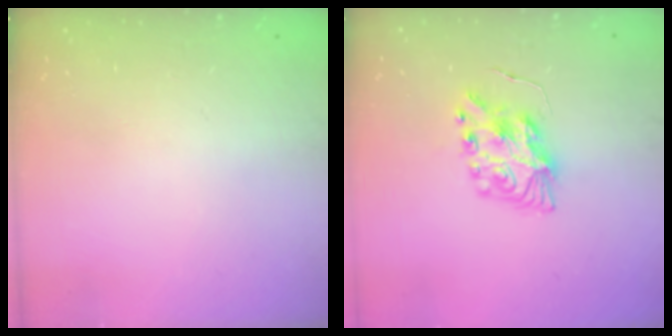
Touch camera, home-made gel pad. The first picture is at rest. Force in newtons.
{"total": 8.7, "press": 8.7, "slide": 0.3}